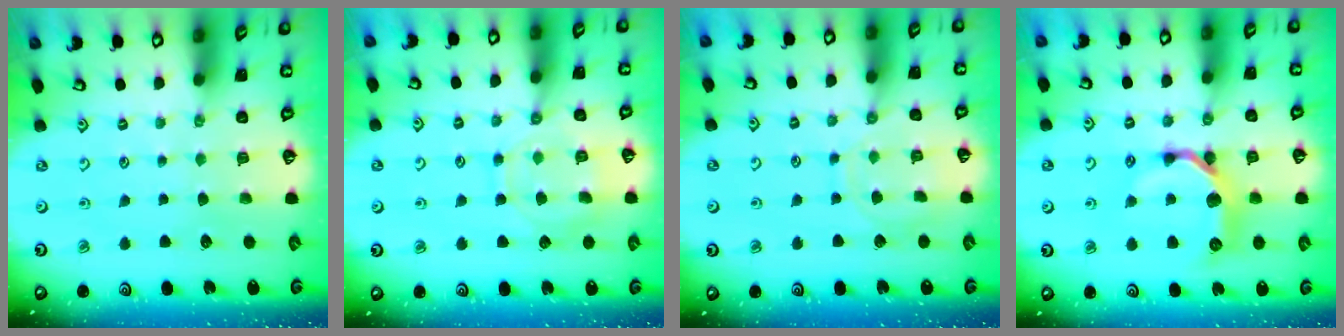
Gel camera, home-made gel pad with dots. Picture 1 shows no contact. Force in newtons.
{"total": 11.2, "press": 11.1, "slide": 1.0}
{"total": 8.9, "press": 8.9, "slide": 0.8}
{"total": 11.9, "press": 11.9, "slide": 0.6}